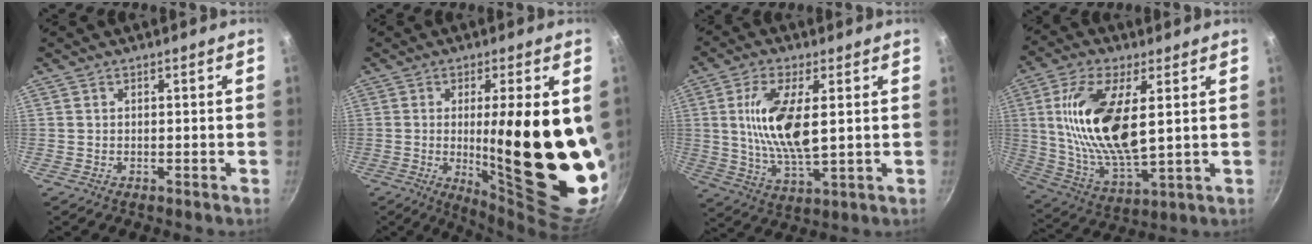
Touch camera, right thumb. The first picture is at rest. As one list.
[{"total": 23.5, "force": [0.0, 5.4, 22.9], "torque": [-0.302, -0.035, 0.012]}, {"total": 13.2, "force": [2.2, 5.0, 12.0], "torque": [-0.230, -0.010, 0.043]}, {"total": 18.5, "force": [3.7, 7.8, 16.4], "torque": [-0.318, -0.018, 0.074]}]